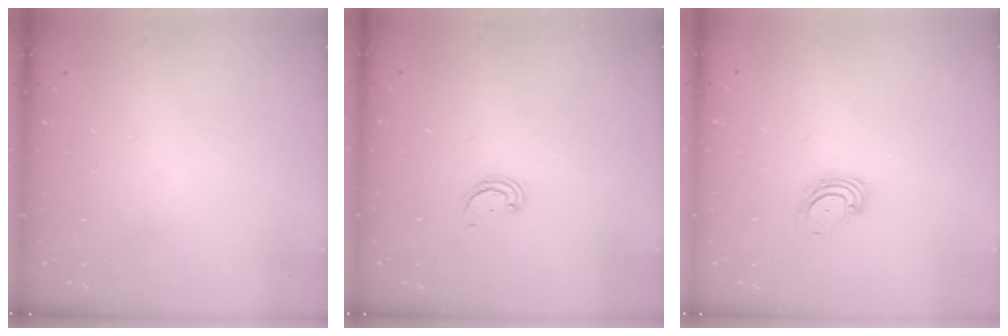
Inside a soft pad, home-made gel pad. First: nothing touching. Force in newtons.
{"total": 2.2, "press": 2.2, "slide": 0.2}
{"total": 3.6, "press": 3.6, "slide": 0.3}